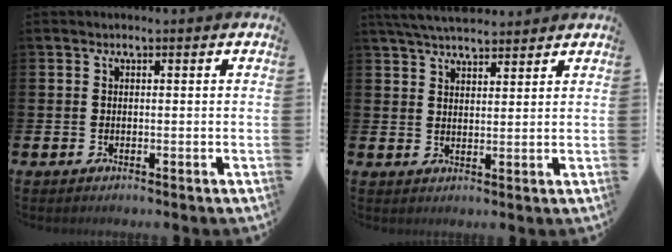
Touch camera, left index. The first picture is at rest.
{"total": 4.4, "force": [4.2, 1.0, 1.1], "torque": [-0.030, -0.014, 0.076]}